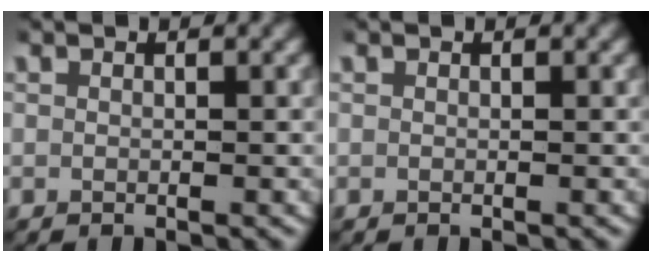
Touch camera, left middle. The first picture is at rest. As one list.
[{"total": 0.0}]